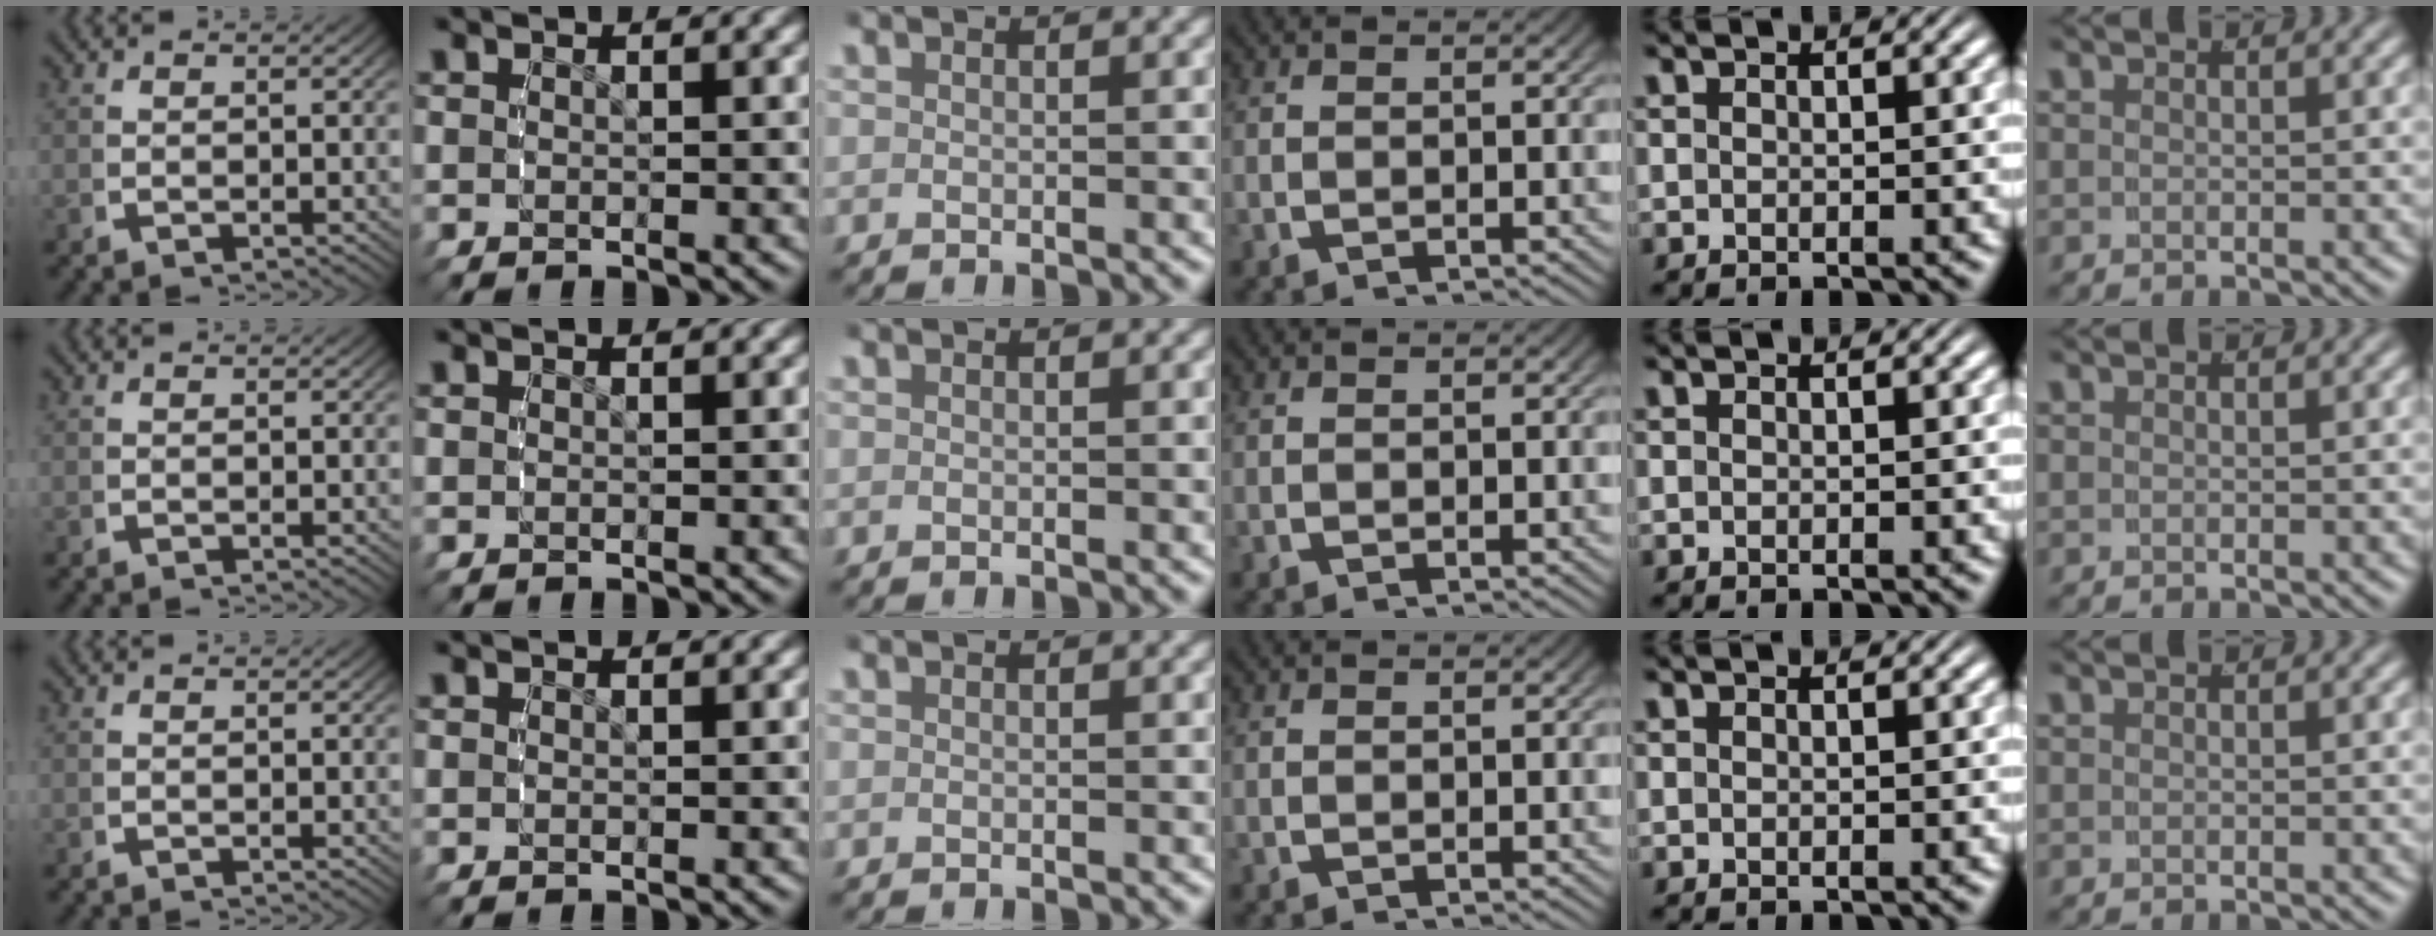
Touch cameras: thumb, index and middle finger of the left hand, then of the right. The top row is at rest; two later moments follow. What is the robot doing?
{"motion": "reach", "object": "pen bag"}